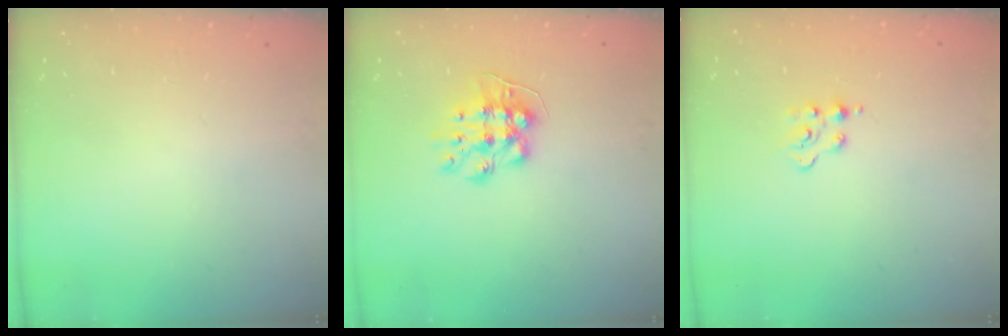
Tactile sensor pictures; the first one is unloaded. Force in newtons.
{"total": 9.4, "press": 9.4, "slide": 0.0}
{"total": 2.1, "press": 2.1, "slide": 0.5}